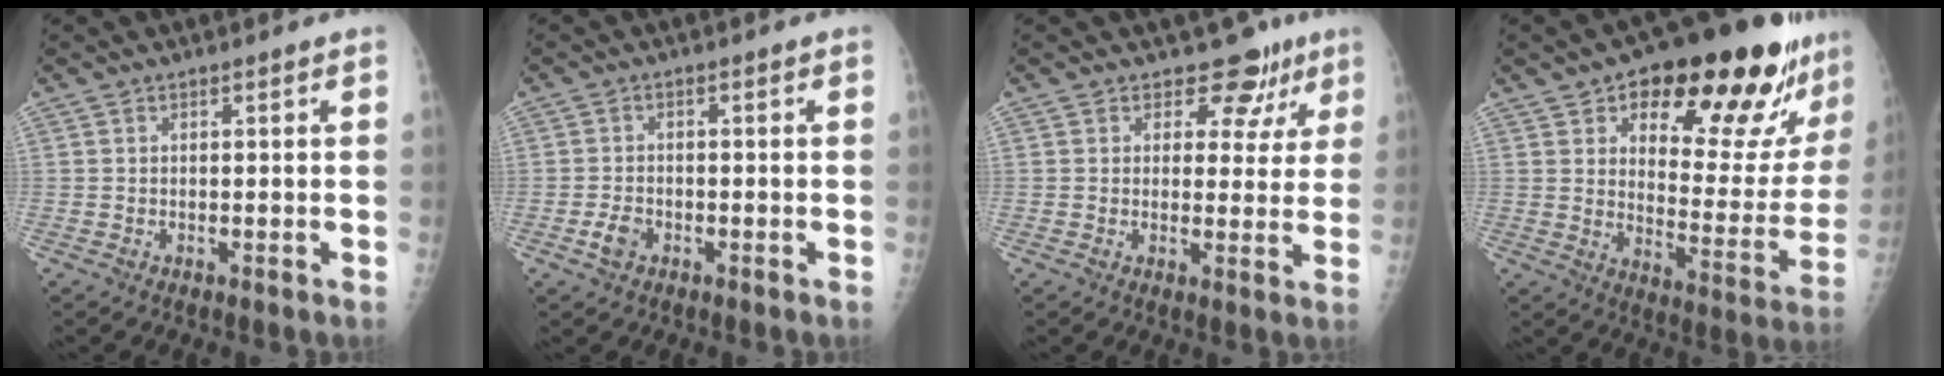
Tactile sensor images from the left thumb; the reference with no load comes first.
{"total": 2.8, "force": [-1.3, 1.9, 1.6], "torque": [-0.029, 0.005, -0.022]}
{"total": 6.7, "force": [4.7, 4.6, 1.4], "torque": [0.018, -0.026, 0.048]}
{"total": 25.0, "force": [14.7, 9.2, 17.9], "torque": [-0.195, -0.048, 0.211]}